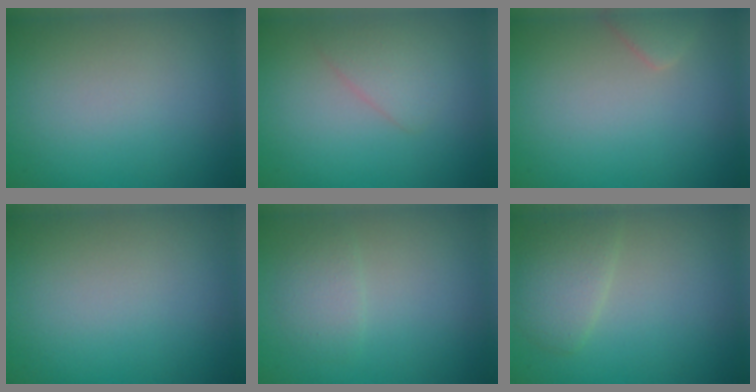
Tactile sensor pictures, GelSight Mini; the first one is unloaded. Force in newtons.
{"total": 1.9, "press": 1.8, "slide": 0.1}
{"total": 1.4, "press": 1.4, "slide": 0.1}
{"total": 0.0}
{"total": 1.5, "press": 1.5, "slide": 0.1}
{"total": 2.6, "press": 2.6, "slide": 0.2}